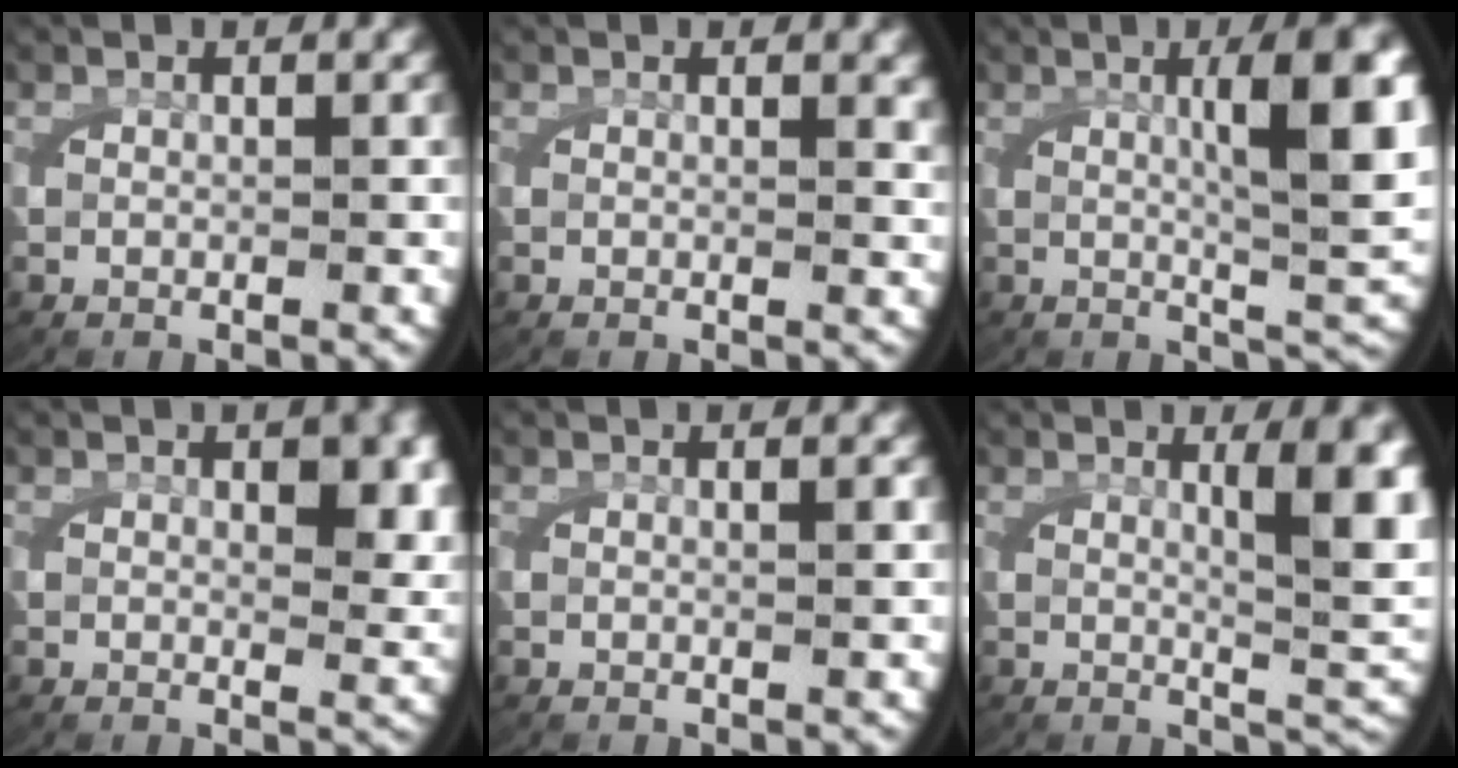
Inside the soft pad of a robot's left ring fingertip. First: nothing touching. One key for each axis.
{"total": 0.8, "fx": 0.5, "fy": -0.1, "fz": 0.5, "tx": -0.011, "ty": -0.004, "tz": 0.009}
{"total": 8.4, "fx": 1.9, "fy": 2.1, "fz": 8.0, "tx": -0.106, "ty": 0.010, "tz": 0.031}
{"total": 2.7, "fx": 0.8, "fy": 0.9, "fz": 2.4, "tx": -0.036, "ty": -0.011, "tz": 0.013}
{"total": 0.7, "fx": 0.2, "fy": -0.2, "fz": 0.6, "tx": -0.015, "ty": 0.002, "tz": 0.005}
{"total": 6.2, "fx": 1.4, "fy": 1.5, "fz": 5.9, "tx": -0.075, "ty": -0.006, "tz": 0.028}